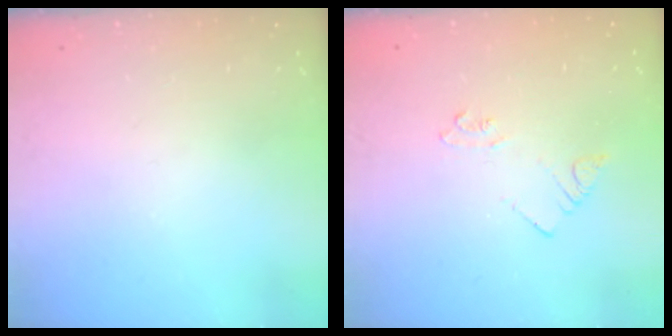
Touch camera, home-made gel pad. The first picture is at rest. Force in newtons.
{"total": 3.6, "press": 3.6, "slide": 0.6}